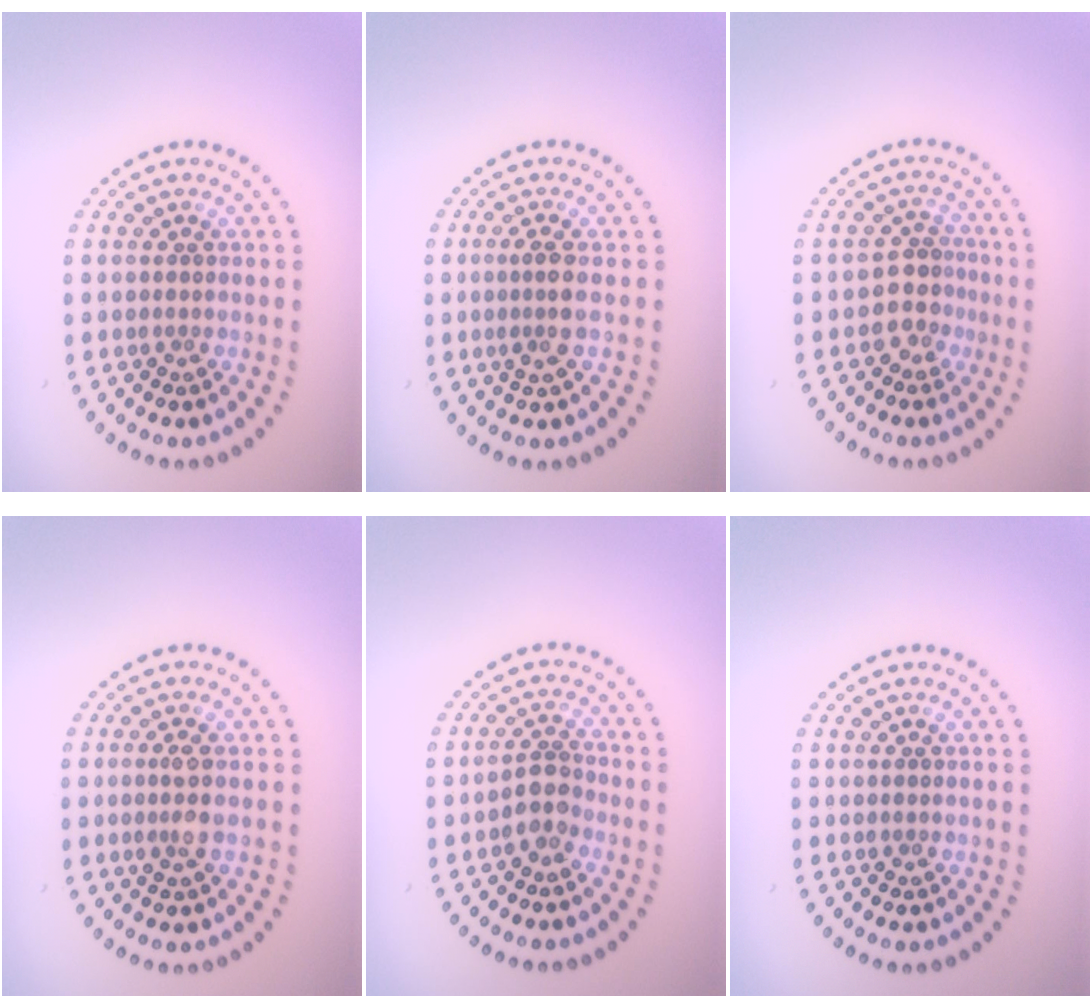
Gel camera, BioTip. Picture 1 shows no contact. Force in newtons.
{"total": 2.1, "press": 1.7, "slide": 1.1}
{"total": 2.8, "press": 2.1, "slide": 1.9}
{"total": 1.6, "press": 1.4, "slide": 0.7}
{"total": 2.2, "press": 1.9, "slide": 1.1}
{"total": 0.0}